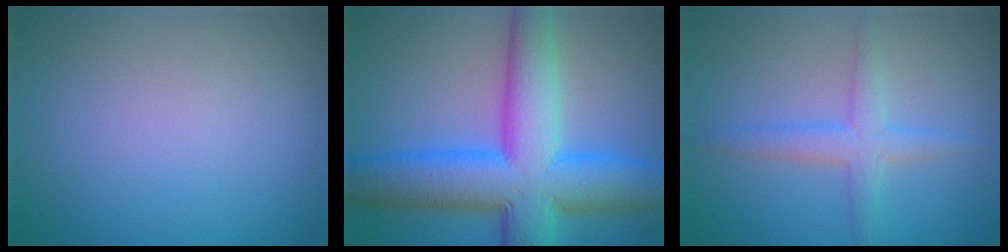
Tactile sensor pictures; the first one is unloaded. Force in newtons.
{"total": 11.8, "press": 11.8, "slide": 0.1}
{"total": 2.7, "press": 2.7, "slide": 0.0}